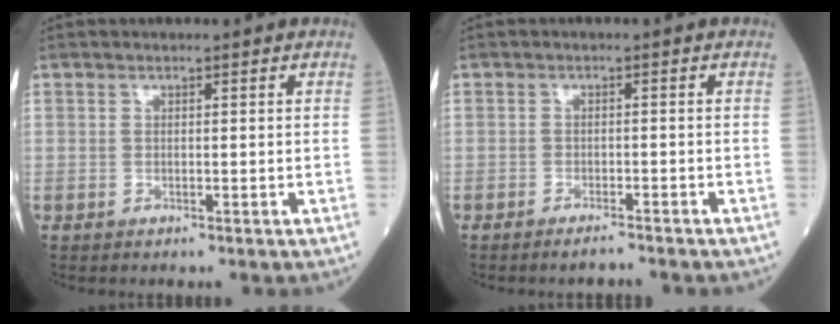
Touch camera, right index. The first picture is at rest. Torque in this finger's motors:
{"motor_torque": [-0.09, -0.02, -0.01, -0.04]}